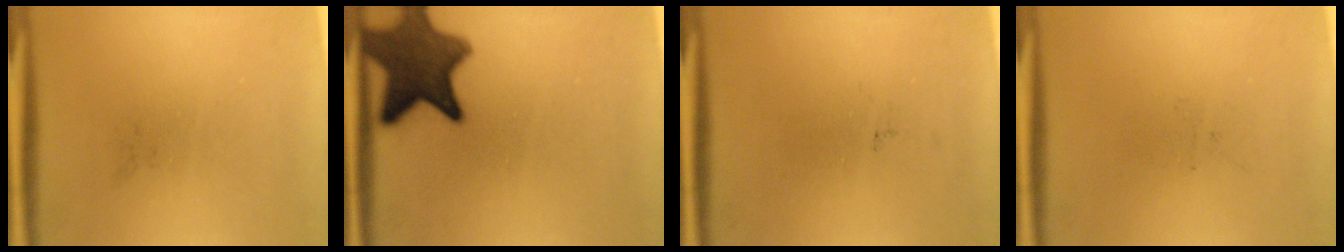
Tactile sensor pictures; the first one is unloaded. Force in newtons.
{"total": 11.1}
{"total": 0.0}
{"total": 0.0}